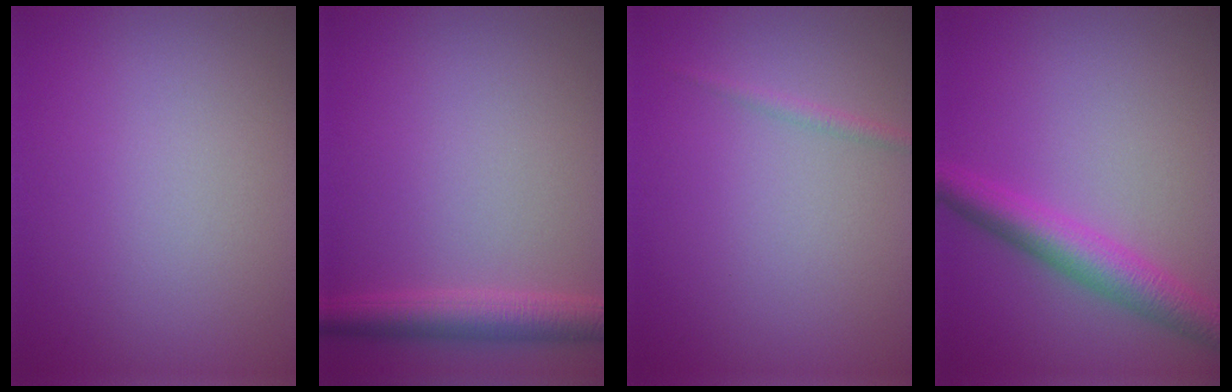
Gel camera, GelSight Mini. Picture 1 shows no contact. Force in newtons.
{"total": 3.5, "press": 3.5, "slide": 0.1}
{"total": 0.8, "press": 0.8, "slide": 0.0}
{"total": 4.3, "press": 4.3, "slide": 0.1}